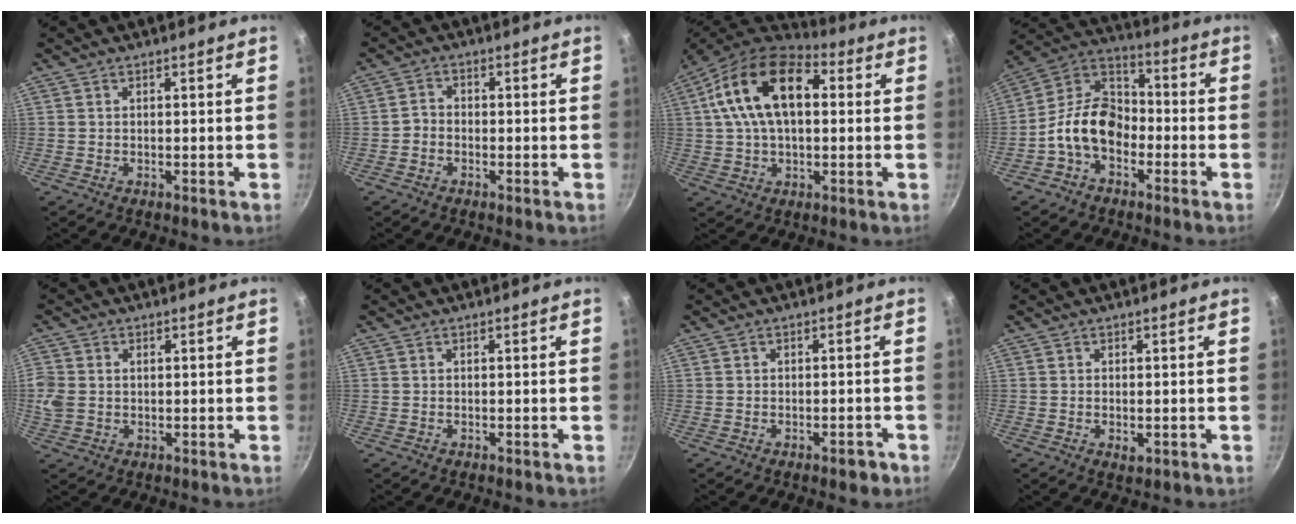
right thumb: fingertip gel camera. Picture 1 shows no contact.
{"total": 2.4, "force": [-1.1, 1.9, 0.9], "torque": [-0.010, 0.019, -0.027]}
{"total": 18.1, "force": [3.5, 10.7, 14.2], "torque": [-0.227, 0.022, 0.041]}
{"total": 12.8, "force": [-4.1, 8.9, 8.2], "torque": [-0.111, 0.049, -0.099]}
{"total": 6.1, "force": [0.5, 4.9, 3.6], "torque": [-0.076, 0.004, 0.008]}
{"total": 0.0}
{"total": 2.5, "force": [-1.4, 1.3, 1.6], "torque": [-0.011, 0.018, -0.012]}
{"total": 1.8, "force": [-0.3, 1.0, 1.5], "torque": [-0.024, -0.004, -0.004]}